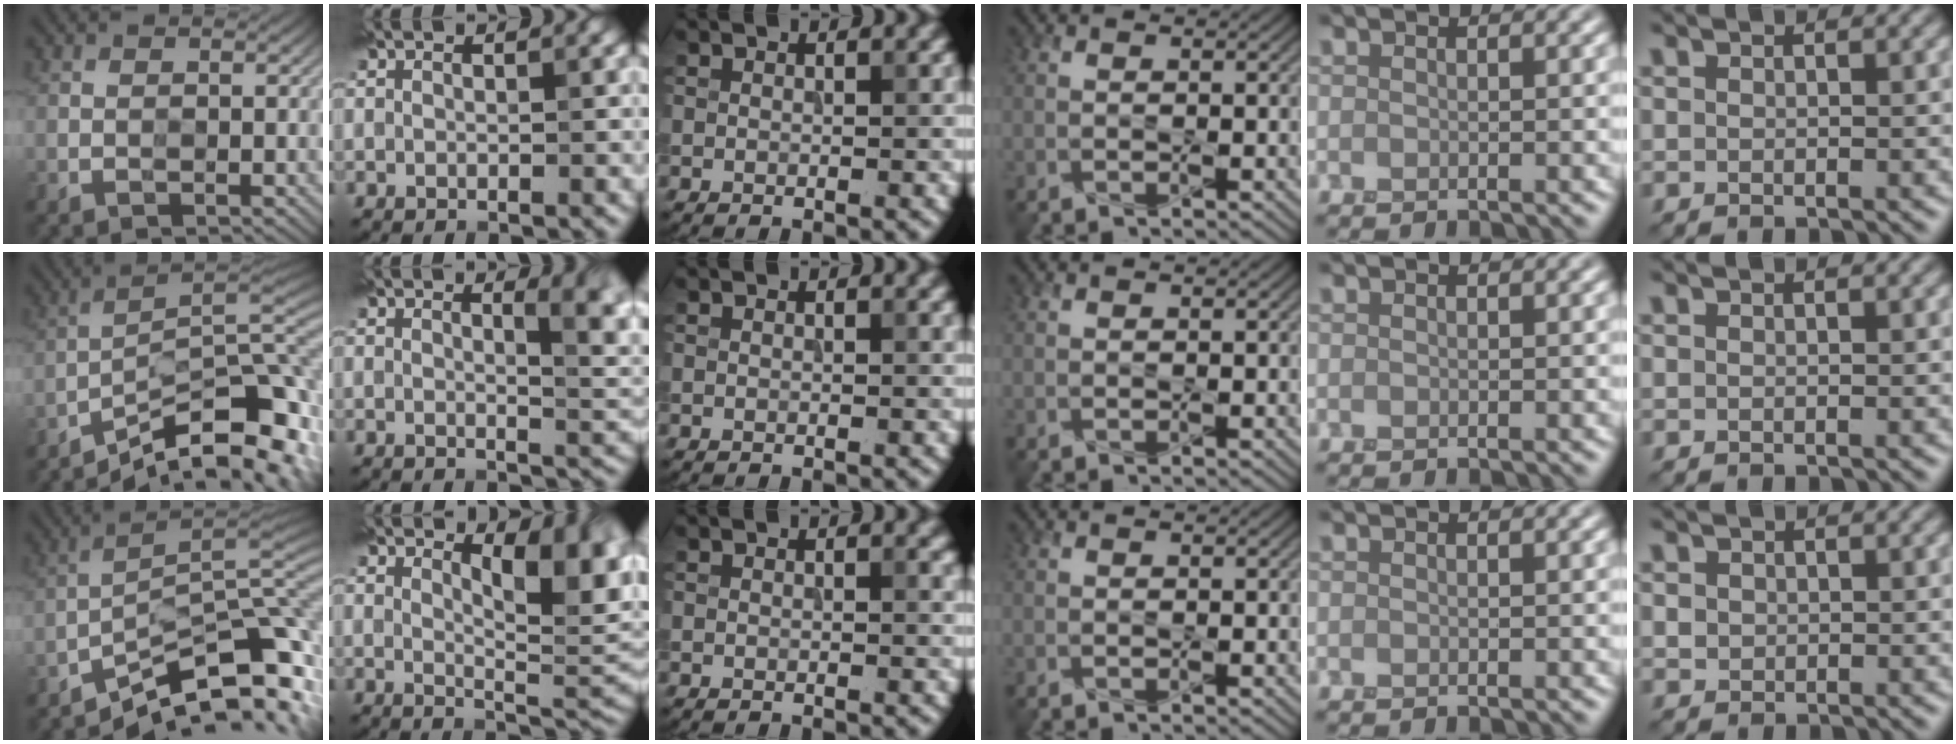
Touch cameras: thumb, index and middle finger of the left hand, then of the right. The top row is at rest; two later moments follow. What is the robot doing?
{"motion": "press", "object": "syringe"}